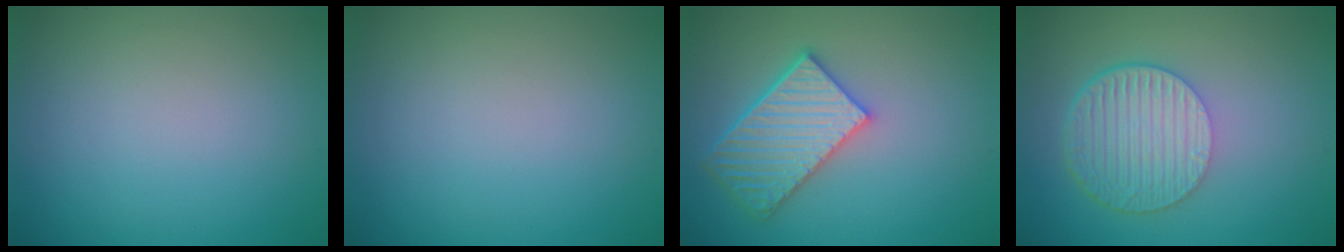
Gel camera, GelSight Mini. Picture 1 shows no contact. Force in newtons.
{"total": 0.0}
{"total": 5.2, "press": 4.6, "slide": 2.4}
{"total": 6.5, "press": 4.5, "slide": 4.7}